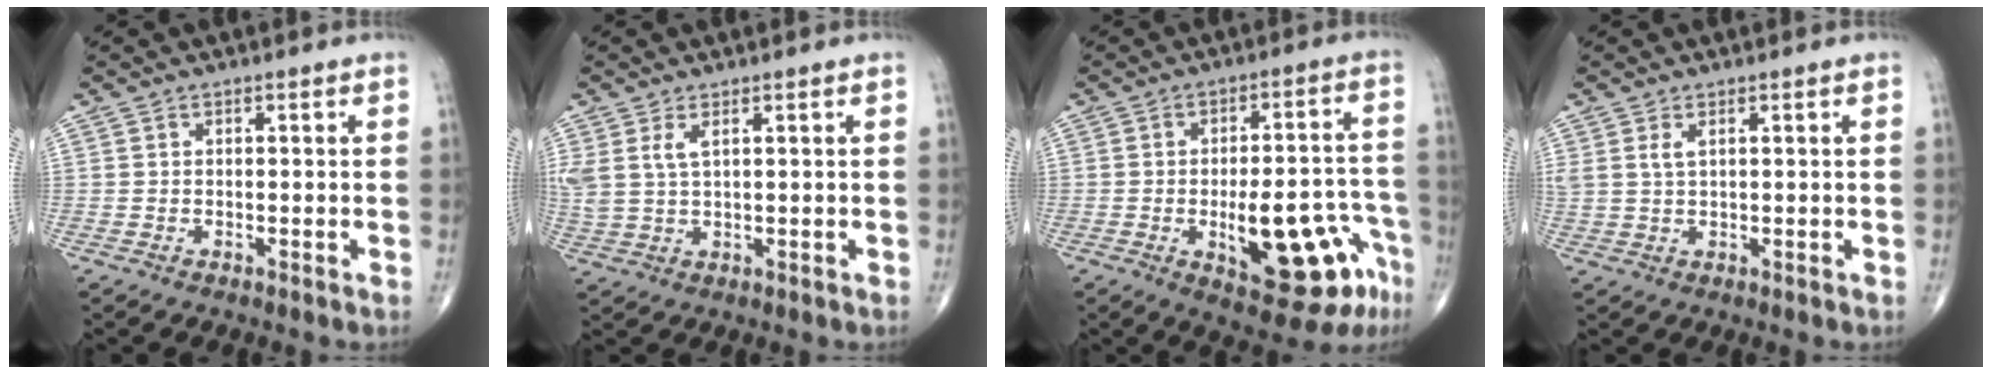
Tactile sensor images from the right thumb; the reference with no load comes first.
{"total": 4.6, "force": [1.9, 2.0, 3.7], "torque": [-0.095, 0.001, 0.048]}
{"total": 18.0, "force": [-7.2, 6.9, 15.0], "torque": [-0.156, 0.046, -0.080]}
{"total": 2.3, "force": [1.0, 1.0, 1.8], "torque": [-0.043, 0.004, 0.028]}